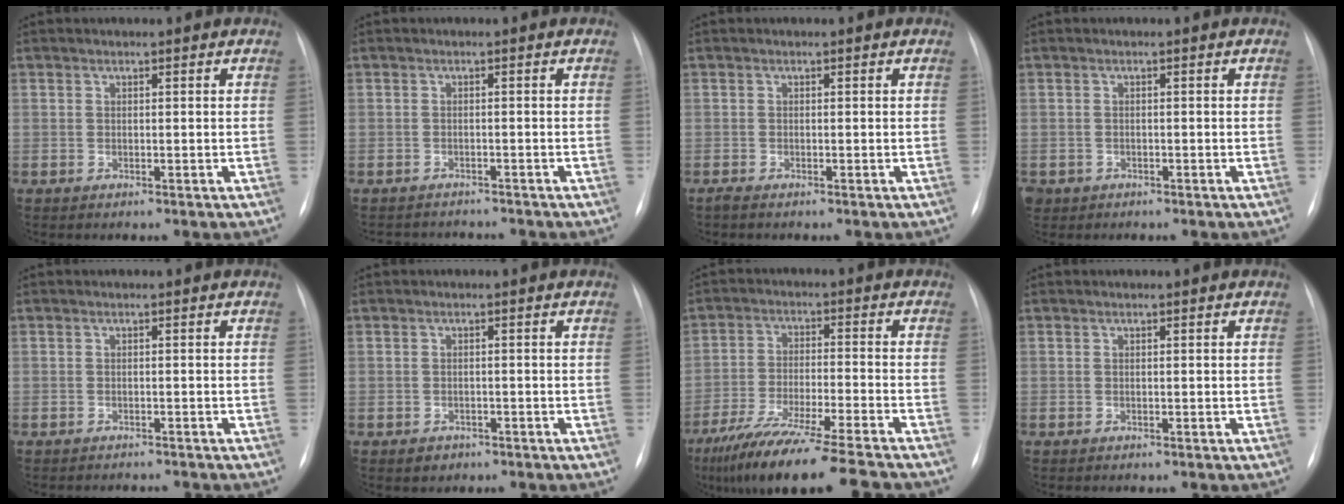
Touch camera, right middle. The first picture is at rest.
{"total": 4.7, "force": [-4.6, 0.9, 0.4], "torque": [0.001, -0.002, -0.062]}
{"total": 0.7, "force": [-0.5, 0.0, 0.4], "torque": [-0.011, -0.003, -0.012]}
{"total": 2.7, "force": [-1.6, 2.1, 0.4], "torque": [-0.008, 0.001, -0.025]}
{"total": 3.0, "force": [-3.0, 0.4, 0.3], "torque": [0.003, -0.004, -0.035]}
{"total": 1.7, "force": [-1.1, 1.3, 0.4], "torque": [-0.007, 0.002, -0.010]}
{"total": 17.7, "force": [-14.5, 0.0, 10.1], "torque": [-0.173, -0.046, -0.240]}
{"total": 0.0}